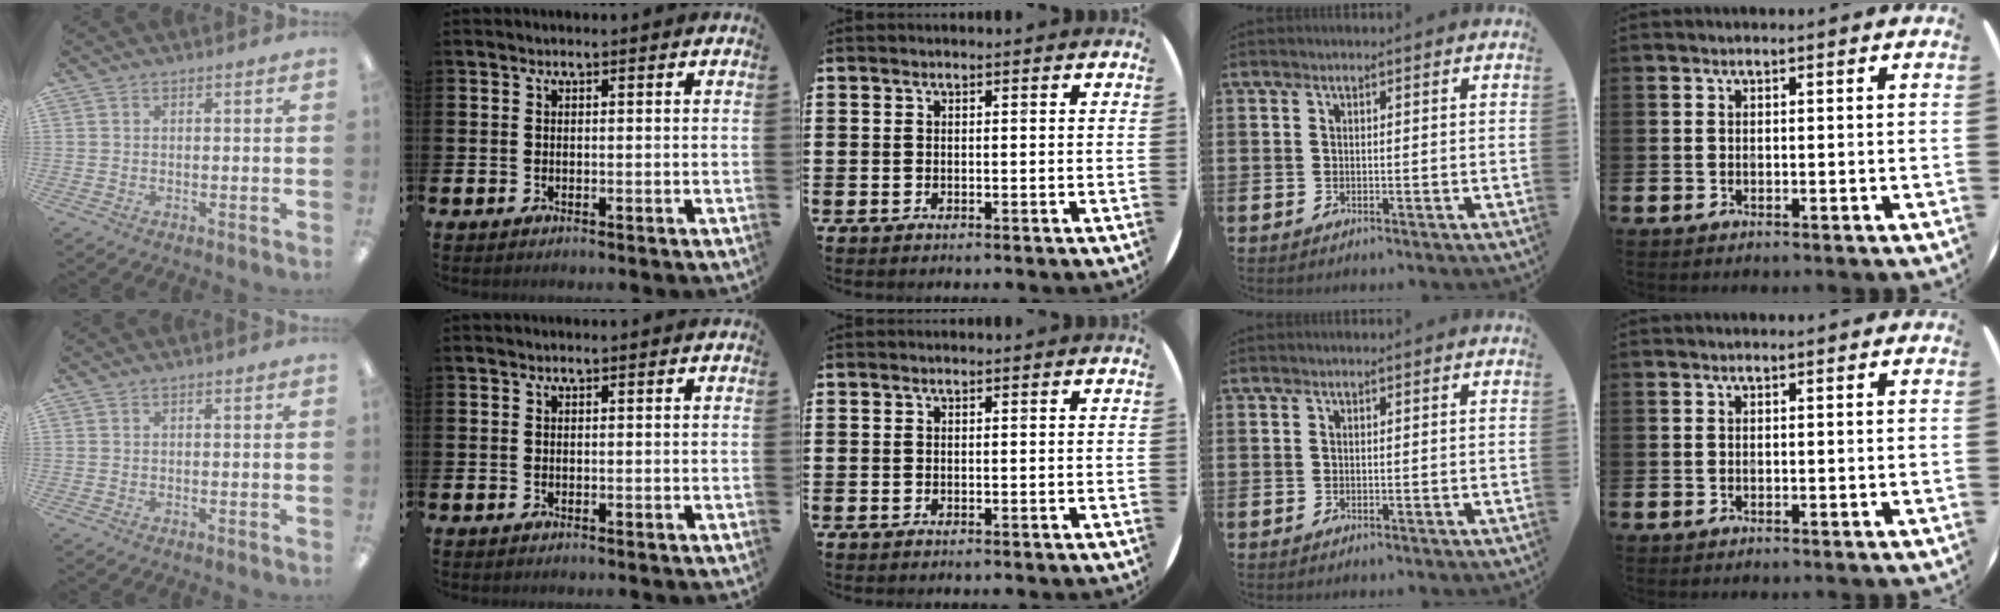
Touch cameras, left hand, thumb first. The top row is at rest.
{}